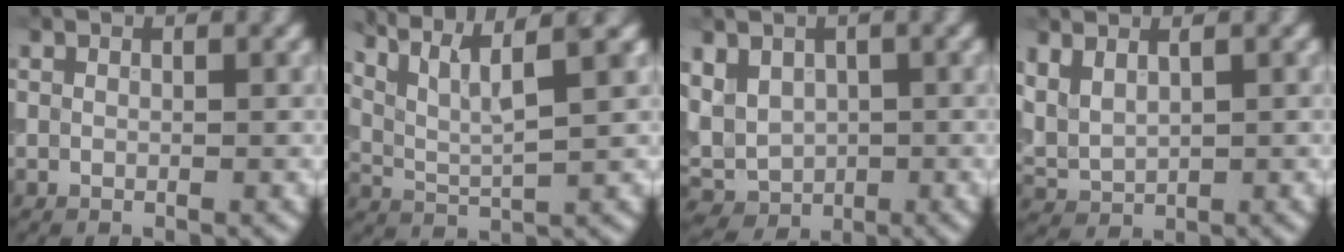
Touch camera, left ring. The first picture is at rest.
{"total": 6.0, "force": [4.1, 1.0, 4.4], "torque": [-0.085, 0.011, 0.069]}
{"total": 4.5, "force": [0.8, 3.6, 2.5], "torque": [-0.050, 0.002, 0.012]}
{"total": 2.5, "force": [1.2, 1.4, 1.6], "torque": [-0.044, 0.000, 0.031]}